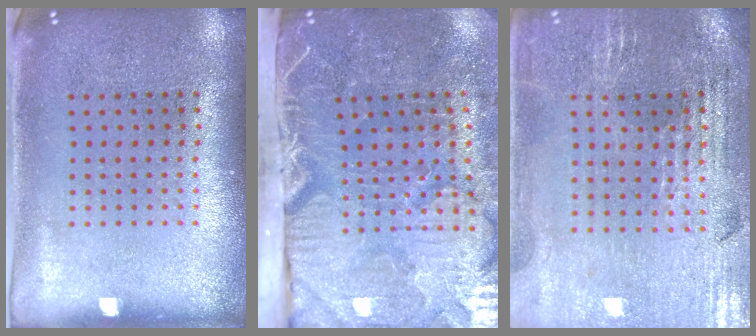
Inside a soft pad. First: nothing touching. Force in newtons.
{"total": 5.4, "press": 4.4, "slide": 3.2}
{"total": 1.8, "press": 1.7, "slide": 0.4}